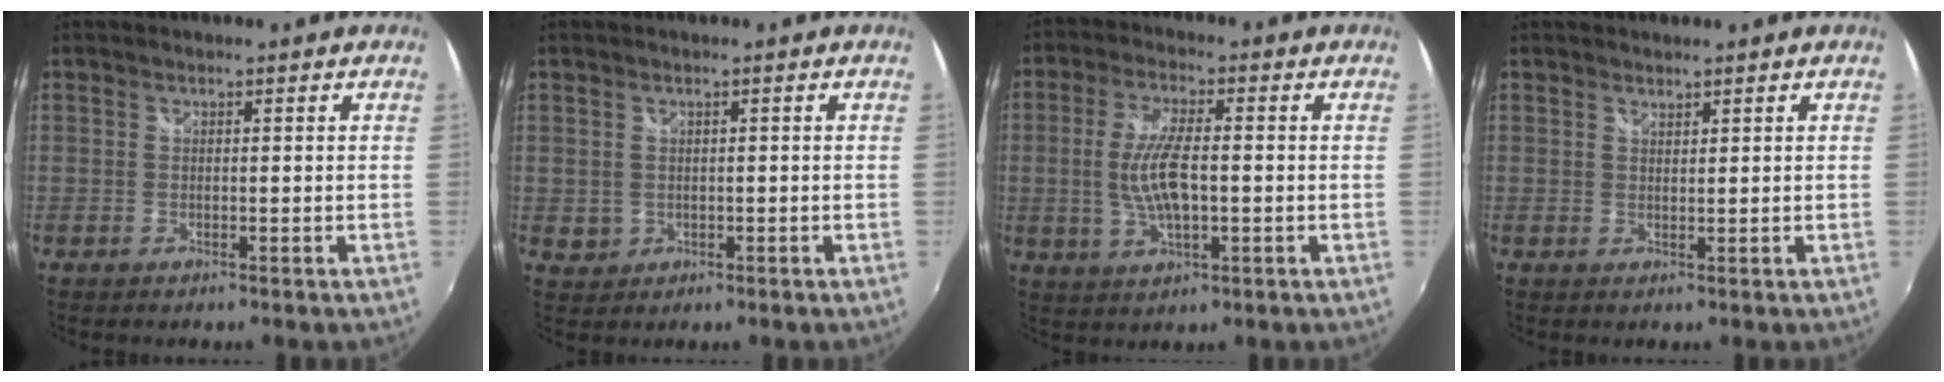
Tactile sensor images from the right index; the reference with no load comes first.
{"total": 2.2, "force": [0.1, 2.2, 0.4], "torque": [-0.002, 0.003, 0.008]}
{"total": 8.9, "force": [-0.8, 2.9, 8.4], "torque": [-0.166, -0.004, -0.013]}
{"total": 1.0, "force": [0.9, 0.3, 0.1], "torque": [-0.002, 0.001, 0.017]}